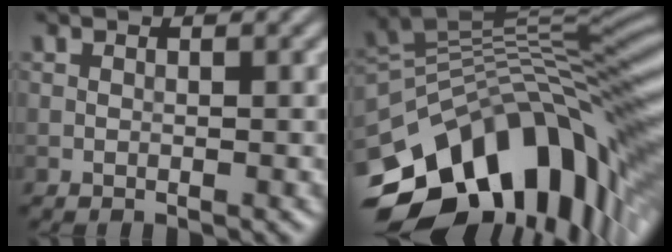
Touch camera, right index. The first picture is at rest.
{"total": 14.2, "force": [-6.0, 7.2, 10.6], "torque": [-0.175, 0.022, -0.111]}